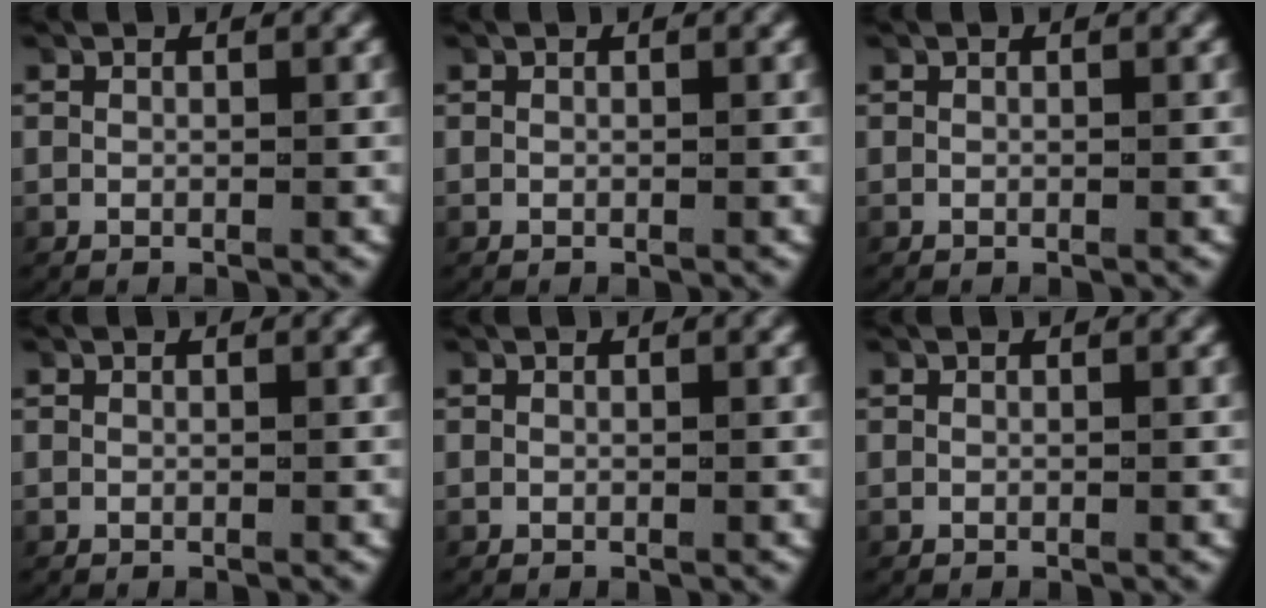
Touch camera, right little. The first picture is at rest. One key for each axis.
{"total": 0.0}
{"total": 0.0}
{"total": 0.0}
{"total": 0.0}
{"total": 0.0}